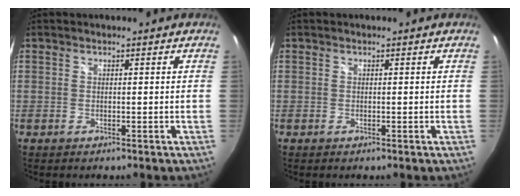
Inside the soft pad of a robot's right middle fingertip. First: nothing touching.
{"total": 0.0}